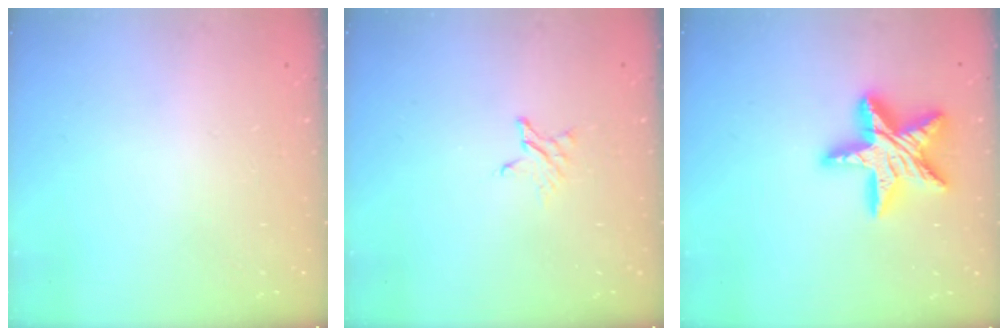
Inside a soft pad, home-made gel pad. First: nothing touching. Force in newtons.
{"total": 2.4, "press": 2.4, "slide": 0.2}
{"total": 19.9, "press": 19.9, "slide": 1.3}